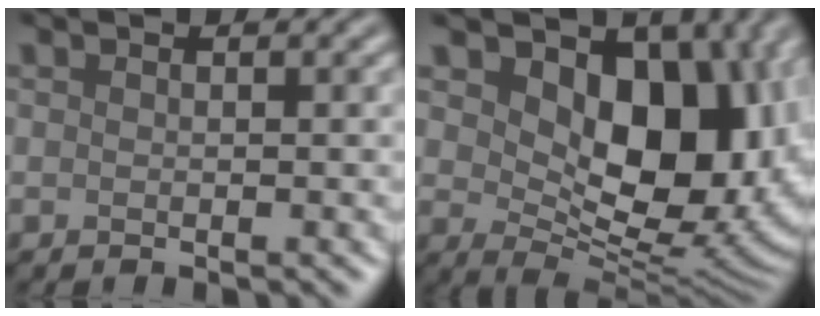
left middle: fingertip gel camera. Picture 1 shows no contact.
{"total": 12.7, "force": [3.1, 8.1, 9.2], "torque": [-0.116, -0.013, 0.050]}